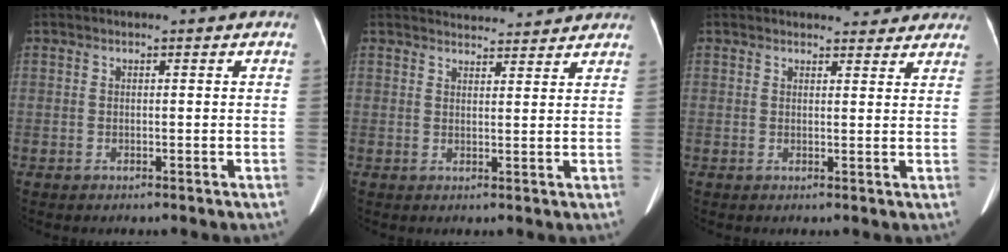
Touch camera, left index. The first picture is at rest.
{"total": 7.1, "force": [7.0, 1.0, 0.9], "torque": [-0.010, 0.022, 0.083]}
{"total": 6.4, "force": [6.0, 2.0, 1.3], "torque": [0.003, 0.002, 0.055]}